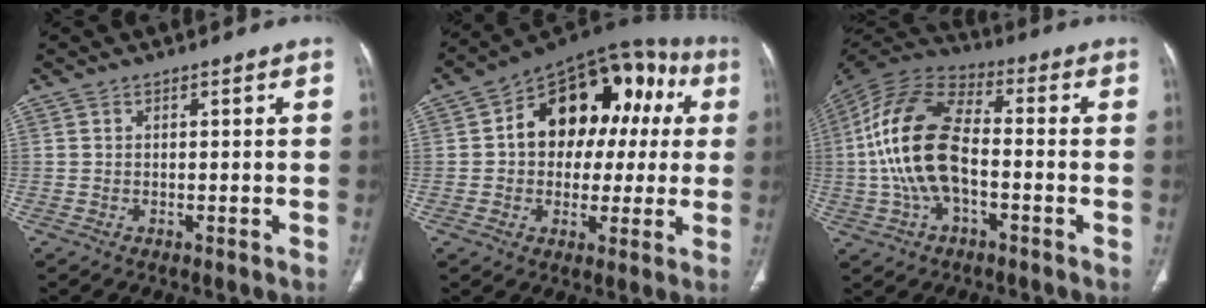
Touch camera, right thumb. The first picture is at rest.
{"total": 20.9, "force": [3.4, 14.0, 15.1], "torque": [-0.163, 0.043, 0.044]}
{"total": 17.6, "force": [-1.6, 9.5, 14.7], "torque": [-0.296, 0.035, -0.036]}